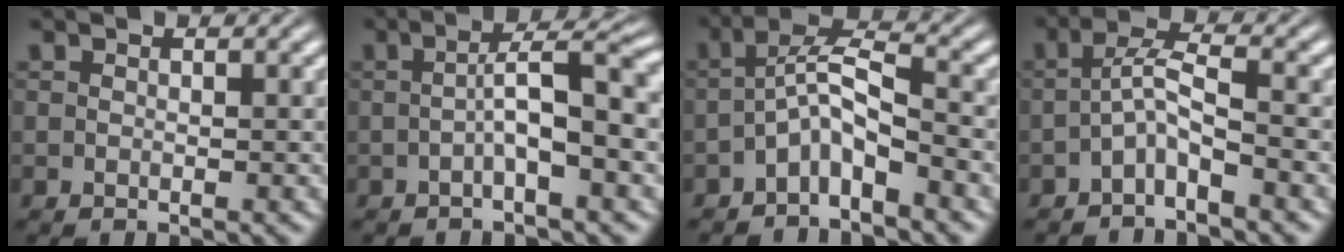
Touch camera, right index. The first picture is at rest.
{"total": 4.2, "force": [-0.5, -0.7, 4.1], "torque": [-0.051, 0.011, -0.009]}
{"total": 4.4, "force": [-1.2, 2.5, 3.4], "torque": [-0.055, -0.006, -0.028]}
{"total": 3.0, "force": [-0.6, 1.3, 2.7], "torque": [-0.037, 0.005, -0.020]}